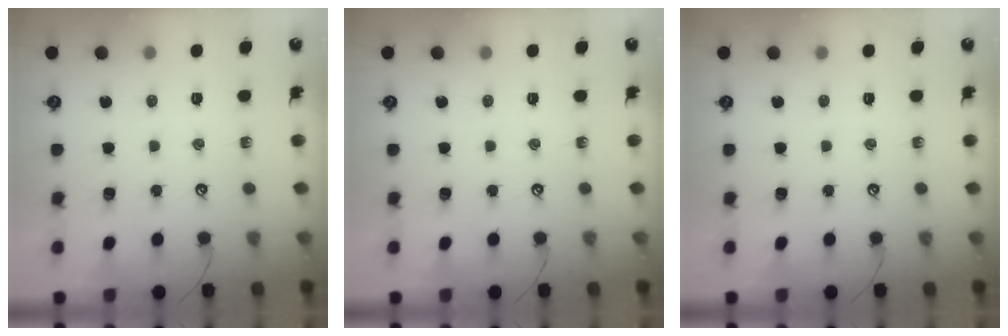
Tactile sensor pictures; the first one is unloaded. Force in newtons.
{"total": 0.0}
{"total": 0.0}